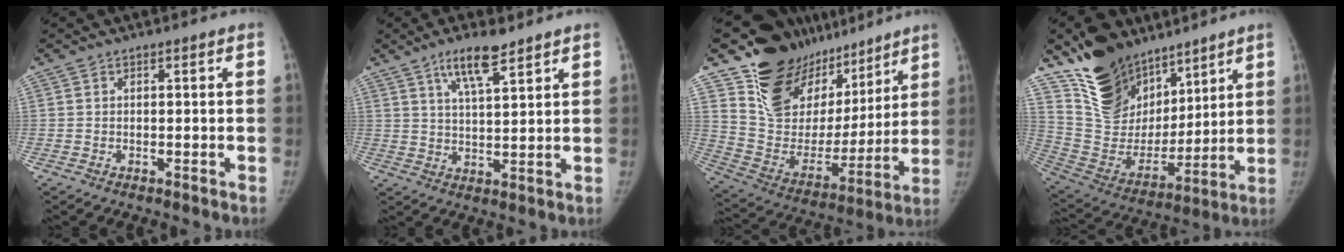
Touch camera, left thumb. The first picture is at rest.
{"total": 7.7, "force": [5.2, 2.0, 5.3], "torque": [-0.088, -0.027, 0.095]}
{"total": 25.8, "force": [18.6, 15.0, 9.7], "torque": [-0.122, -0.087, 0.311]}
{"total": 22.0, "force": [15.0, 13.1, 9.4], "torque": [-0.114, -0.070, 0.273]}